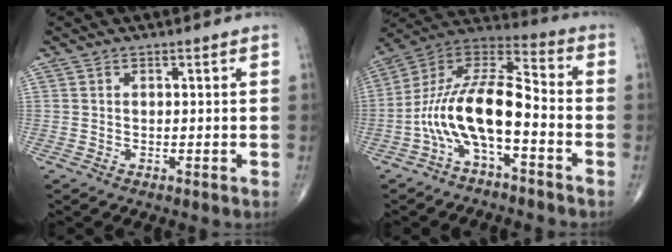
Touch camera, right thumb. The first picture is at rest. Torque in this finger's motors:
{"motor_torque": [0.60, 0.42, 1.66, -0.56, 0.20]}